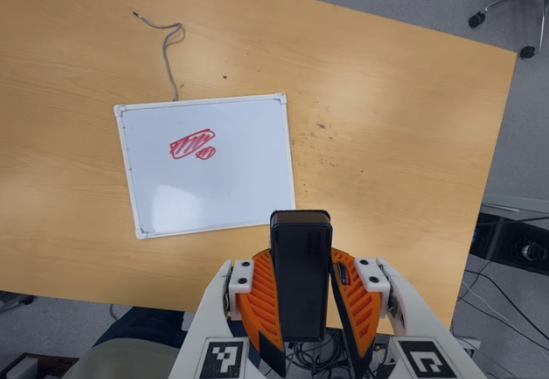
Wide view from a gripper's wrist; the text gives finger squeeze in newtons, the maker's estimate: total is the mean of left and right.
{"total": 9.1, "left": 7.6, "right": 10.7}